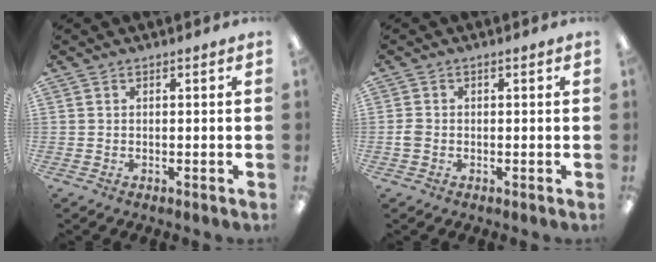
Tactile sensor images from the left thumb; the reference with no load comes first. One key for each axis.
{"total": 1.7, "fx": -0.6, "fy": 1.3, "fz": 1.0, "tx": -0.017, "ty": 0.002, "tz": -0.009}